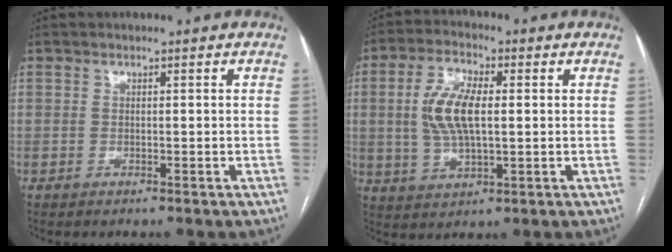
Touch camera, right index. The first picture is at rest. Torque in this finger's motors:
{"motor_torque": [0.40, 0.04, 0.29, 0.10]}